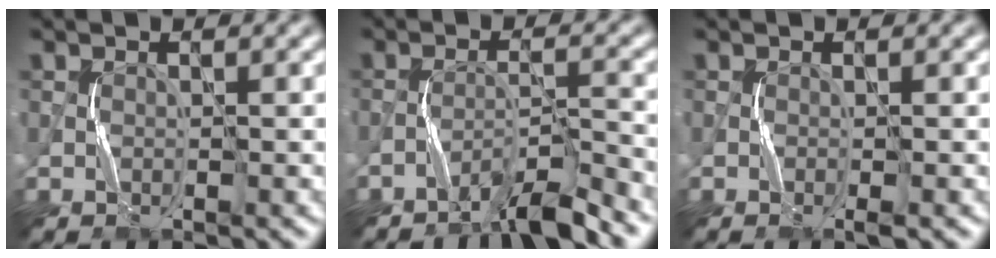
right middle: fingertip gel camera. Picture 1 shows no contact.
{"total": 3.8, "force": [-3.4, -0.2, 1.6], "torque": [-0.026, 0.011, -0.070]}
{"total": 0.6, "force": [-0.4, -0.2, 0.4], "torque": [-0.008, 0.001, -0.008]}